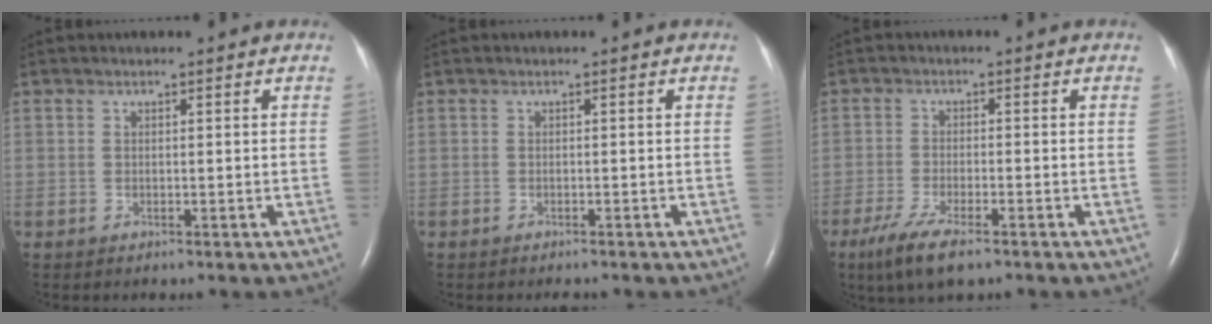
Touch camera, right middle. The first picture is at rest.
{"total": 1.4, "force": [-1.3, 0.3, 0.6], "torque": [-0.014, -0.004, -0.013]}
{"total": 7.0, "force": [-4.6, 1.4, 5.0], "torque": [-0.101, -0.017, -0.076]}